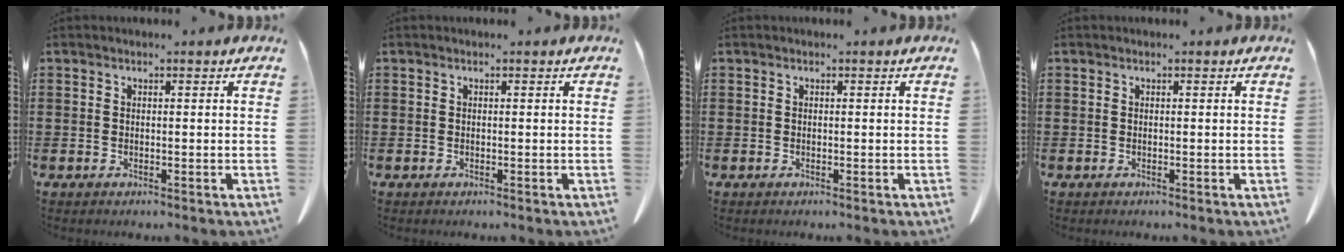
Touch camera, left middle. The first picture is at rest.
{"total": 0.0}
{"total": 0.0}
{"total": 0.0}